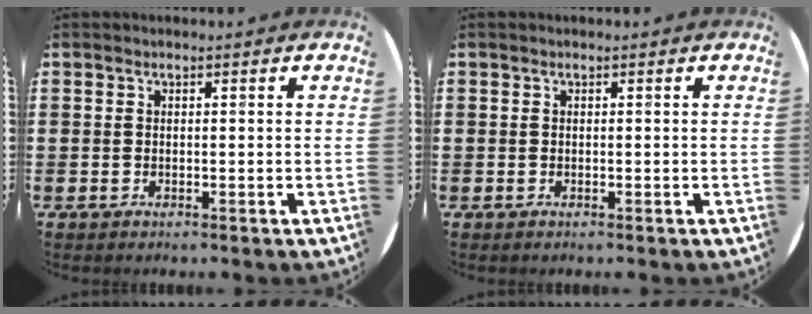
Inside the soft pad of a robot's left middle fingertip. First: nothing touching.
{"total": 0.0}